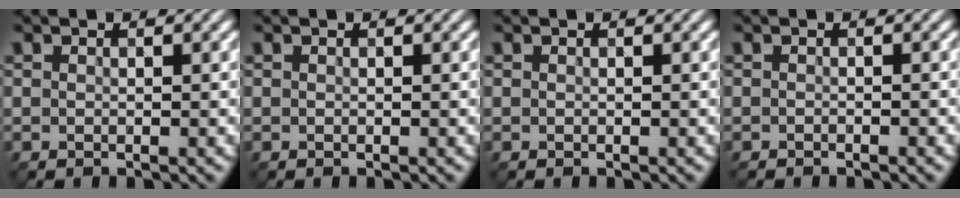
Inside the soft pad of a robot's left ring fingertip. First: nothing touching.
{"total": 0.0}
{"total": 0.0}
{"total": 0.7, "force": [-0.6, 0.1, 0.3], "torque": [-0.004, -0.003, -0.013]}